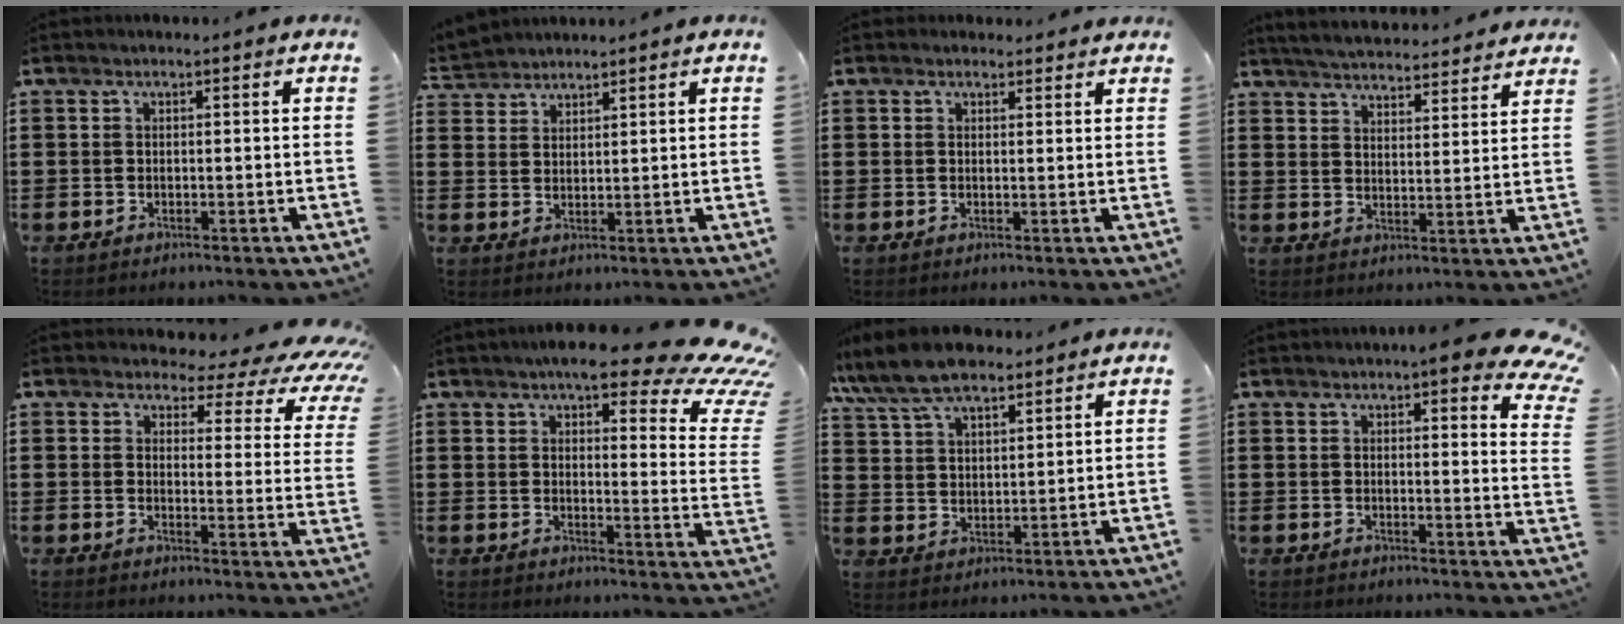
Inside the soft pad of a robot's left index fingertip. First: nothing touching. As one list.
[{"total": 2.5, "force": [2.4, 0.6, -0.4], "torque": [-0.002, -0.002, 0.047]}, {"total": 1.3, "force": [1.2, 0.5, 0.2], "torque": [-0.006, 0.003, 0.024]}, {"total": 4.8, "force": [4.8, -0.2, 0.6], "torque": [-0.031, -0.031, 0.083]}, {"total": 4.3, "force": [3.0, 1.7, 2.6], "torque": [-0.052, -0.018, 0.042]}, {"total": 11.6, "force": [8.6, 2.9, 7.2], "torque": [-0.111, -0.052, 0.145]}, {"total": 8.5, "force": [7.2, 2.8, 3.6], "torque": [-0.095, -0.011, 0.135]}, {"total": 6.3, "force": [4.9, 0.7, 3.9], "torque": [-0.068, -0.015, 0.084]}]